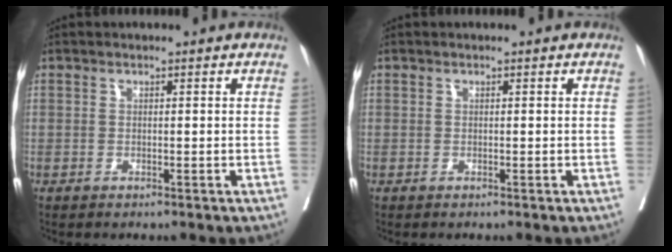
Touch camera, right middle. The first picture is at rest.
{"total": 0.0}